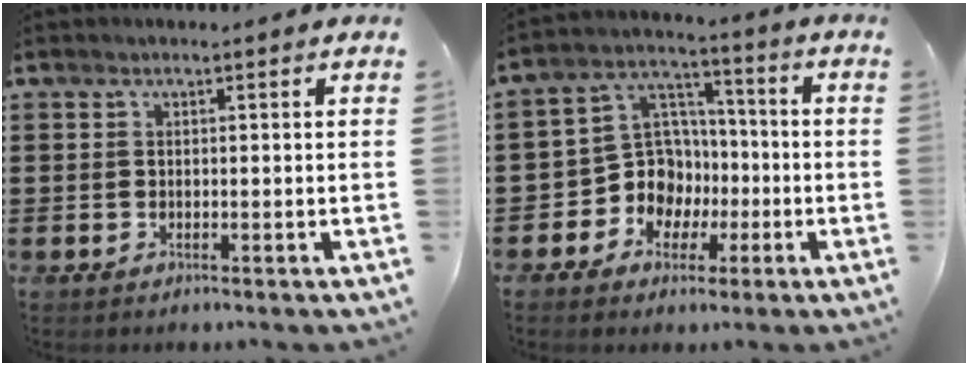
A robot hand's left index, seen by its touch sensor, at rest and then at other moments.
{"total": 9.6, "force": [-2.3, 8.9, 3.0], "torque": [-0.096, 0.011, -0.036]}